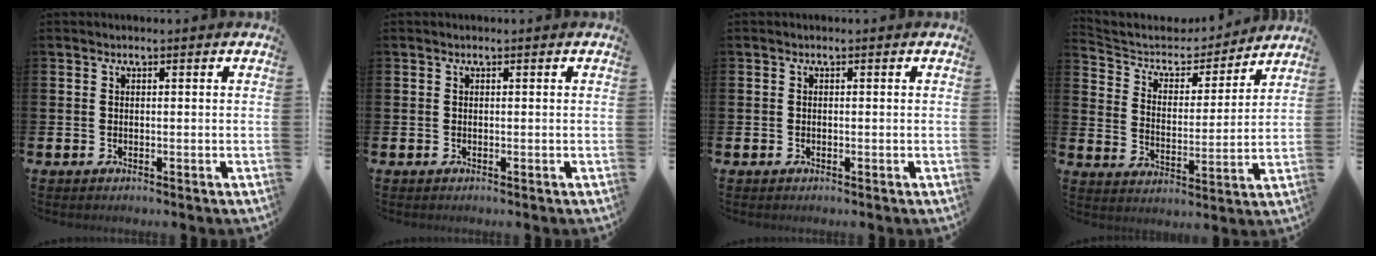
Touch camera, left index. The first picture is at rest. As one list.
[{"total": 0.0}, {"total": 0.0}, {"total": 6.0, "force": [5.4, 2.3, 0.9], "torque": [-0.051, -0.045, 0.088]}]